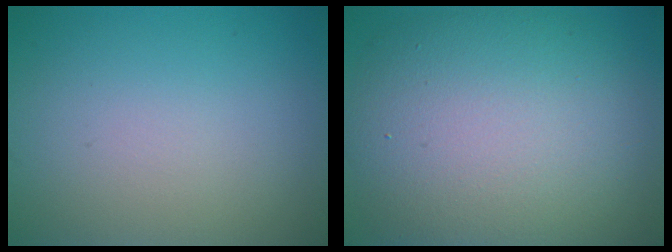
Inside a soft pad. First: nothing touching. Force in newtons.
{"total": 11.6, "press": 11.6, "slide": 0.6}